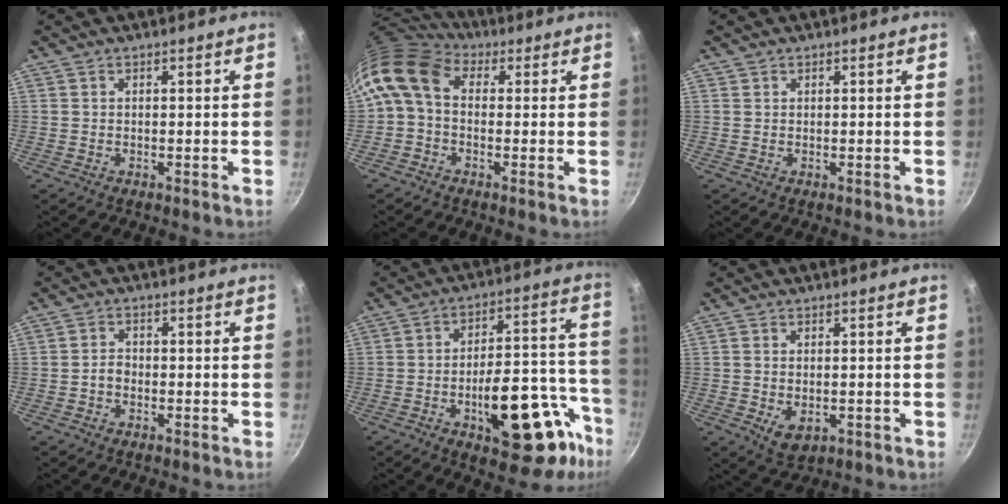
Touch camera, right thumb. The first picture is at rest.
{"total": 10.1, "force": [1.3, 7.3, 6.9], "torque": [-0.130, 0.024, 0.003]}
{"total": 0.5, "force": [0.3, 0.4, 0.0], "torque": [0.006, -0.001, 0.003]}
{"total": 2.0, "force": [-0.8, 1.4, 1.1], "torque": [-0.015, 0.016, -0.018]}
{"total": 23.4, "force": [-10.5, 10.8, 18.0], "torque": [-0.176, 0.068, -0.140]}
{"total": 4.6, "force": [-0.7, 3.0, 3.4], "torque": [-0.055, -0.014, -0.006]}